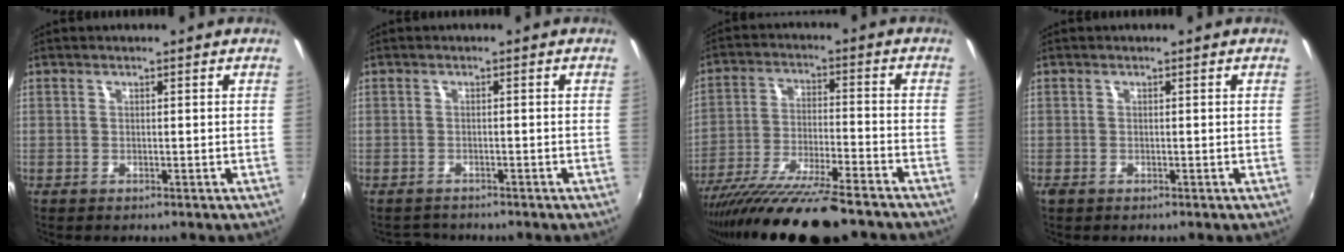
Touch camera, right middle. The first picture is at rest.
{"total": 2.5, "force": [-2.4, 0.7, 0.1], "torque": [-0.010, -0.006, -0.041]}
{"total": 19.4, "force": [-15.9, 2.5, 10.8], "torque": [-0.209, -0.056, -0.266]}
{"total": 0.6, "force": [-0.4, 0.4, 0.3], "torque": [-0.006, -0.003, -0.009]}